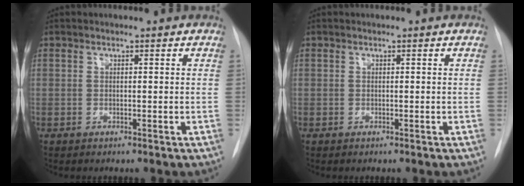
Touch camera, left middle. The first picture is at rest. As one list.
[{"total": 0.0}]